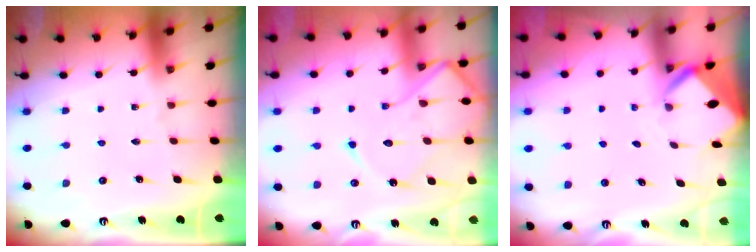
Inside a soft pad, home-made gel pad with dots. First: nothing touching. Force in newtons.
{"total": 13.9, "press": 13.8, "slide": 1.4}
{"total": 2.9, "press": 2.9, "slide": 0.1}